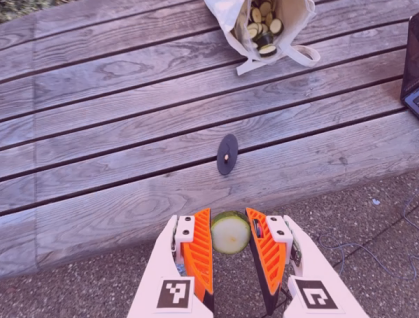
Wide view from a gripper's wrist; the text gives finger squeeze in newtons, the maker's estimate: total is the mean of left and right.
{"total": 10.4, "left": 10.5, "right": 10.3}